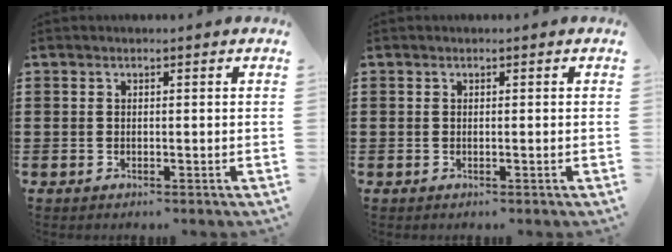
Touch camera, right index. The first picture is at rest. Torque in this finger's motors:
{"motor_torque": [0.53, 0.42, 0.00, 0.00]}